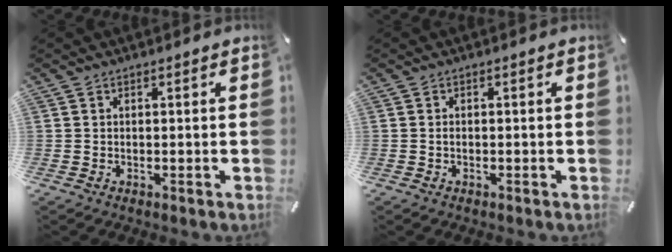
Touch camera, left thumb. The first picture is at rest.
{"total": 0.9, "force": [-0.3, 0.5, 0.7], "torque": [-0.015, 0.000, -0.007]}